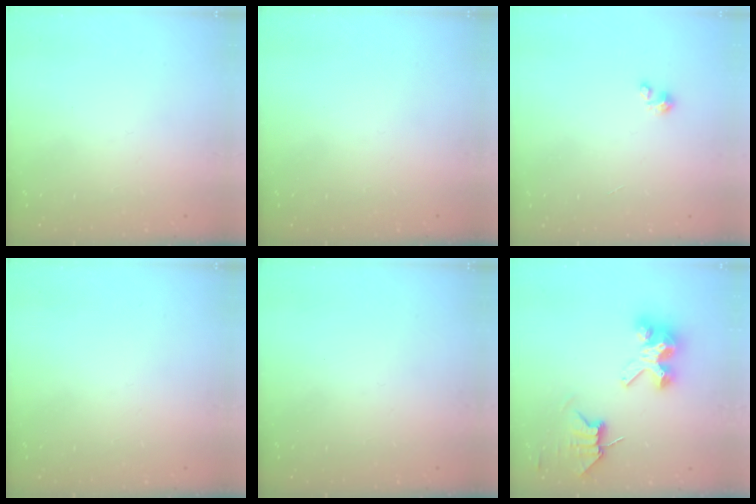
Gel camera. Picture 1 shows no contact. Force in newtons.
{"total": 0.0}
{"total": 0.8, "press": 0.7, "slide": 0.3}
{"total": 0.0}
{"total": 0.0}
{"total": 7.3, "press": 7.3, "slide": 0.6}